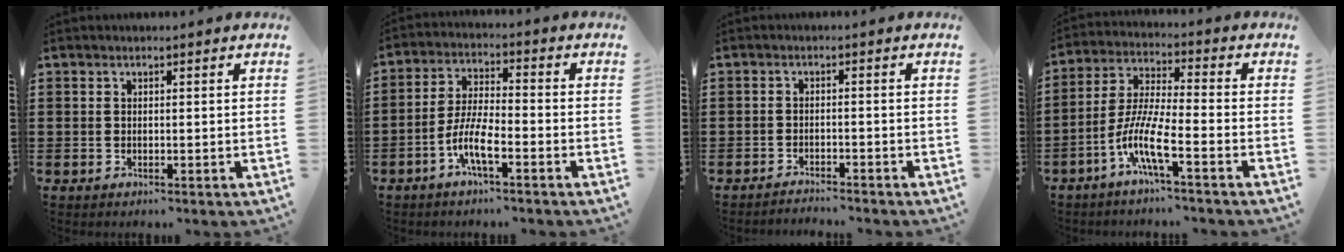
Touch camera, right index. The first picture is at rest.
{"total": 6.7, "force": [-3.5, 1.7, 5.5], "torque": [-0.131, -0.009, -0.071]}
{"total": 1.9, "force": [-1.9, -0.2, -0.1], "torque": [-0.004, 0.001, -0.040]}
{"total": 8.5, "force": [-4.5, 1.2, 7.2], "torque": [-0.167, -0.011, -0.092]}